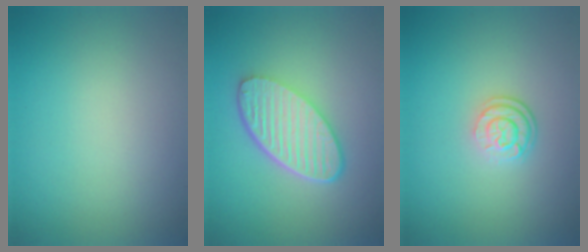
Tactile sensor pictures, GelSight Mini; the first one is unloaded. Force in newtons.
{"total": 6.2, "press": 4.4, "slide": 4.3}
{"total": 2.7, "press": 2.0, "slide": 1.8}